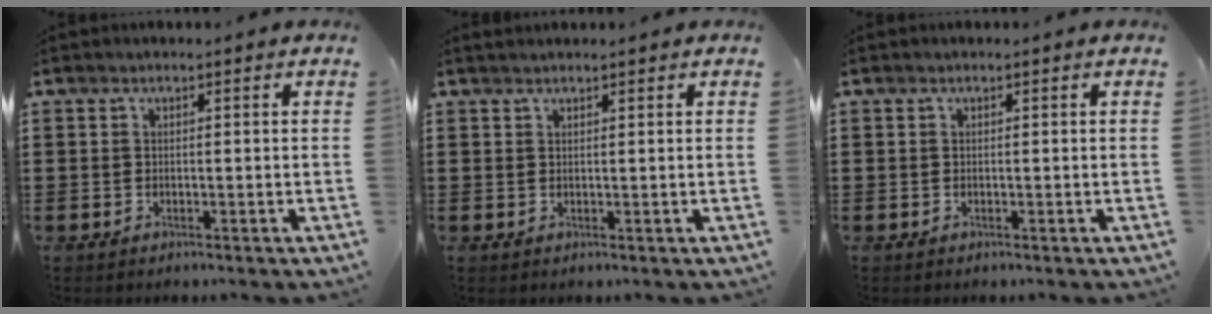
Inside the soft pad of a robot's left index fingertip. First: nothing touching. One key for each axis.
{"total": 0.7, "fx": 0.7, "fy": 0.0, "fz": 0.1, "tx": -0.003, "ty": -0.001, "tz": 0.015}
{"total": 0.0}